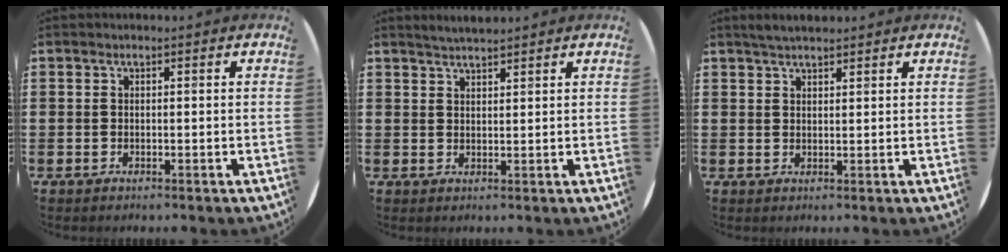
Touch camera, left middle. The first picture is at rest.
{"total": 2.3, "force": [2.2, 0.1, 0.4], "torque": [-0.011, 0.002, 0.042]}
{"total": 2.4, "force": [2.2, 0.5, 0.6], "torque": [-0.016, 0.003, 0.042]}